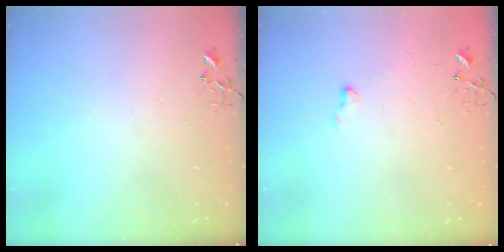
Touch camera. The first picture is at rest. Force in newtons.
{"total": 4.7, "press": 4.7, "slide": 0.6}